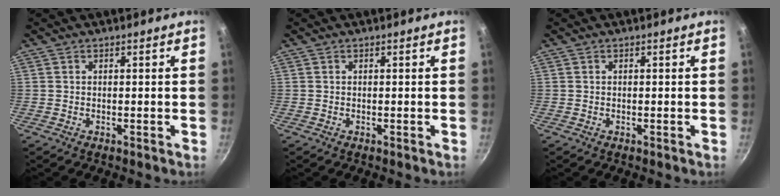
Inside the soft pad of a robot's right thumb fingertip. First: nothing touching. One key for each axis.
{"total": 0.0}
{"total": 0.0}